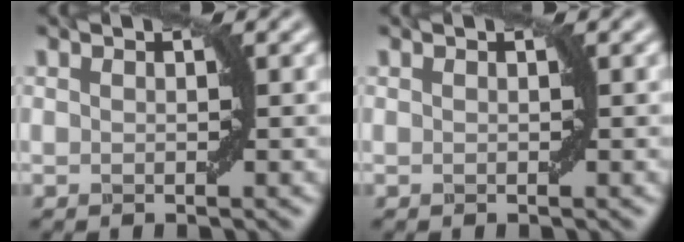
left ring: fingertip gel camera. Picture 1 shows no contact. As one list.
[{"total": 0.0}]